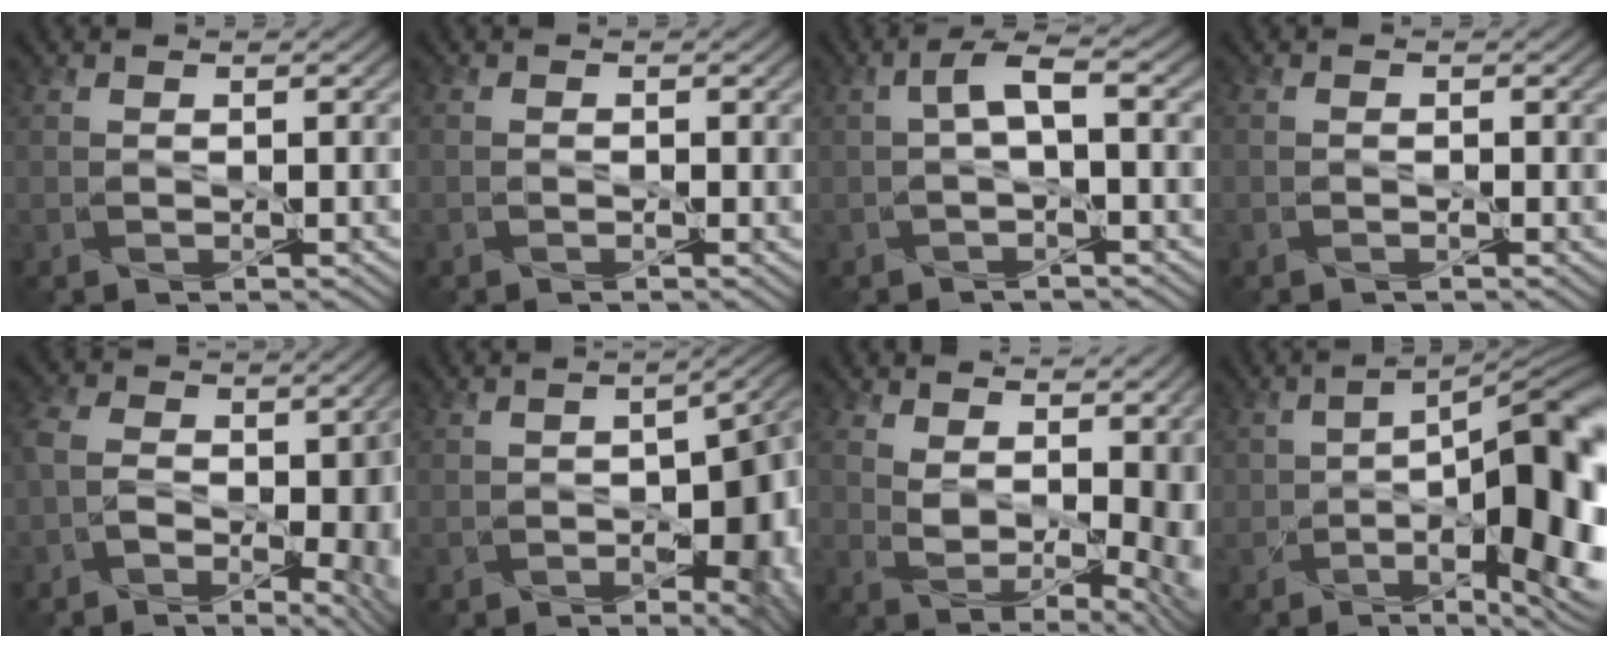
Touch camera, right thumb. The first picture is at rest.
{"total": 1.0, "force": [-0.2, 0.7, 0.6], "torque": [-0.009, 0.001, -0.007]}
{"total": 2.3, "force": [-0.6, 0.3, 2.2], "torque": [-0.044, 0.014, -0.016]}
{"total": 0.8, "force": [-0.4, 0.6, 0.3], "torque": [-0.005, 0.000, -0.010]}
{"total": 11.7, "force": [-3.4, 7.0, 8.7], "torque": [-0.148, -0.019, -0.047]}
{"total": 10.6, "force": [-3.4, 5.6, 8.4], "torque": [-0.091, -0.028, -0.036]}
{"total": 13.7, "force": [4.5, 7.6, 10.4], "torque": [-0.166, 0.006, 0.095]}
{"total": 16.9, "force": [-5.1, 6.8, 14.6], "torque": [-0.171, -0.011, -0.070]}